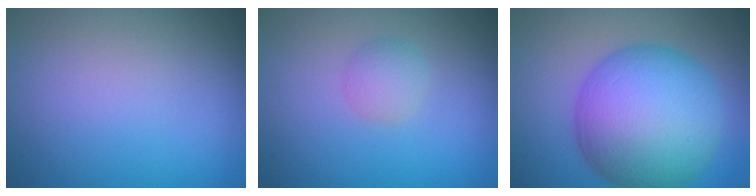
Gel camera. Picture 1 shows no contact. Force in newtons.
{"total": 1.6, "press": 1.6, "slide": 0.1}
{"total": 11.7, "press": 11.7, "slide": 0.1}